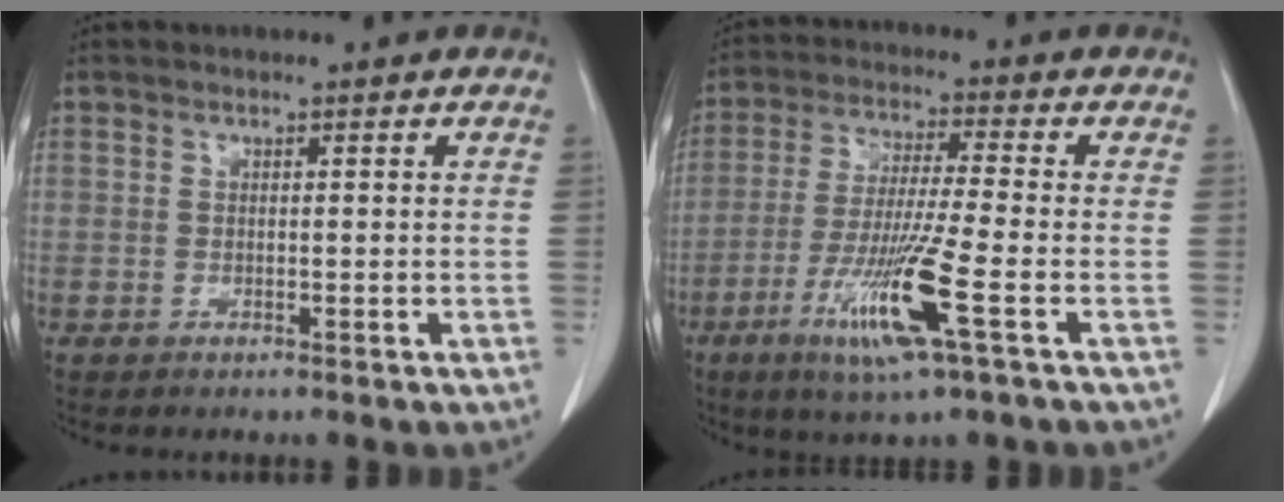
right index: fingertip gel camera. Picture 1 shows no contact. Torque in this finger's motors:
{"motor_torque": [1.68, -0.46, 0.88, 0.12]}